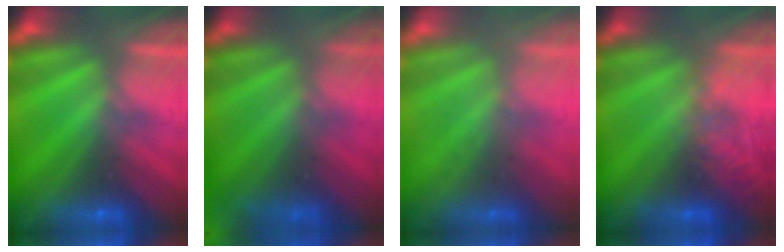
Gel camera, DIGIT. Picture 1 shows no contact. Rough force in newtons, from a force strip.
{"total": 7.9}
{"total": 2.2}
{"total": 2.1}